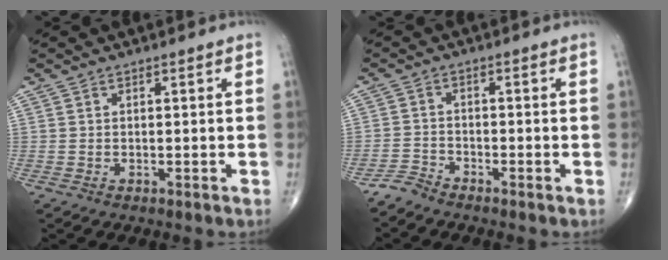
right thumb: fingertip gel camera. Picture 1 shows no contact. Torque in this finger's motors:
{"motor_torque": [1.58, -0.45, 0.05, -0.98, 0.03]}